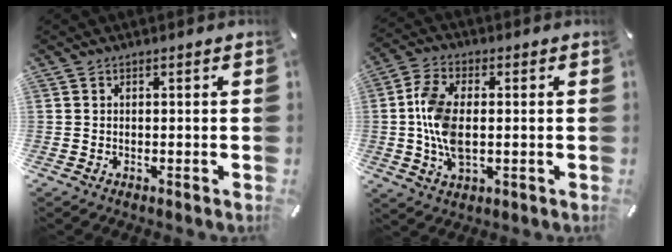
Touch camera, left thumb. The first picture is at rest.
{"total": 10.0, "force": [0.1, 5.4, 8.4], "torque": [-0.189, 0.001, -0.002]}